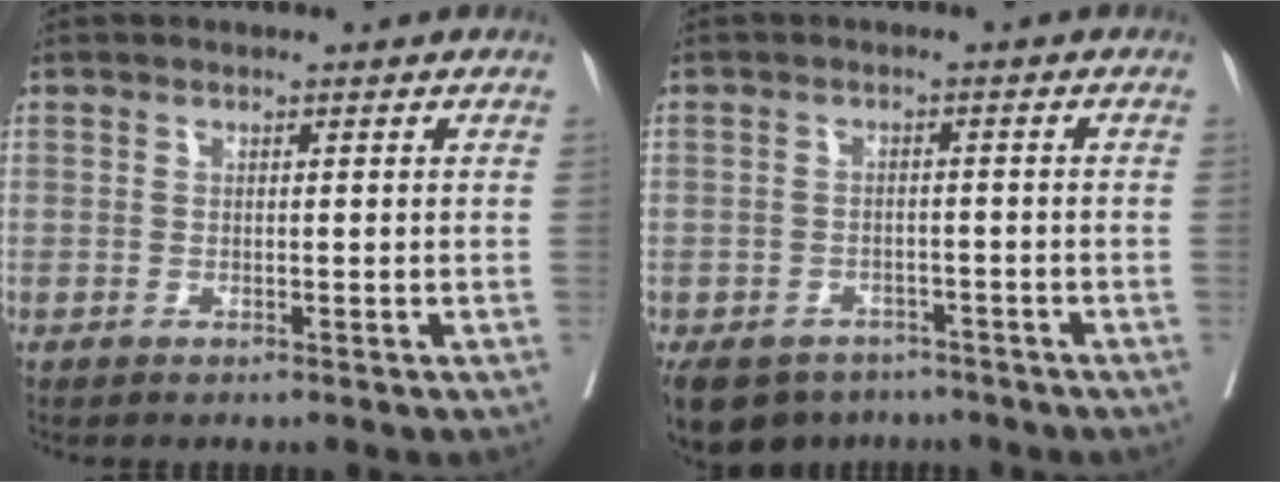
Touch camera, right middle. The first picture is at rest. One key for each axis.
{"total": 9.5, "fx": -6.9, "fy": 6.1, "fz": 2.3, "tx": -0.055, "ty": -0.006, "tz": -0.093}